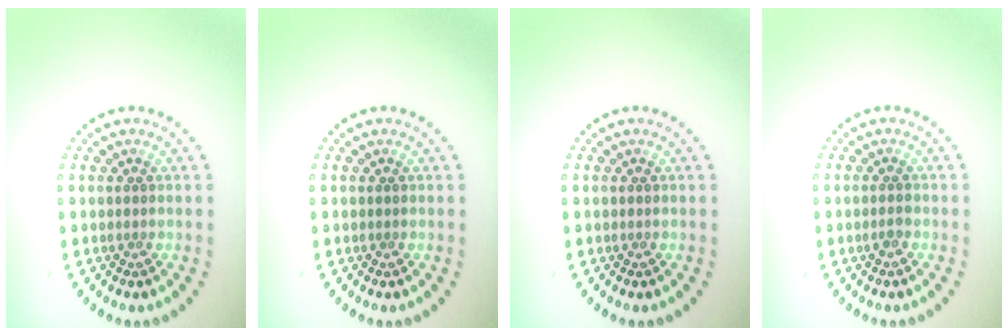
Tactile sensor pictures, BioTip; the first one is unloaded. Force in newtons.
{"total": 0.0}
{"total": 0.0}
{"total": 0.8, "press": 0.8, "slide": 0.2}